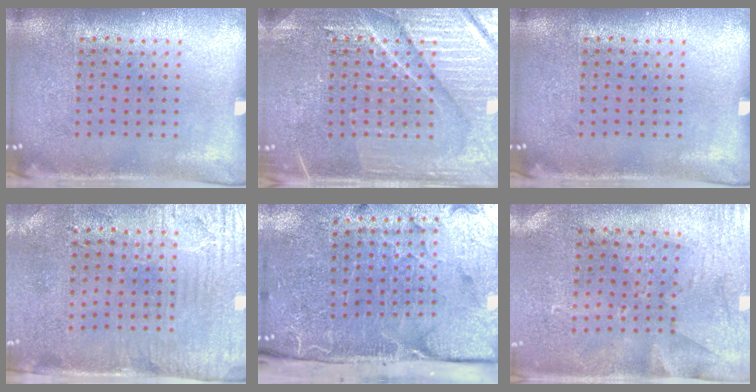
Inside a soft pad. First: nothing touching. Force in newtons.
{"total": 4.3, "press": 4.2, "slide": 0.5}
{"total": 0.0}
{"total": 3.2, "press": 2.7, "slide": 1.8}
{"total": 5.2, "press": 4.0, "slide": 3.3}
{"total": 2.8, "press": 2.3, "slide": 1.6}